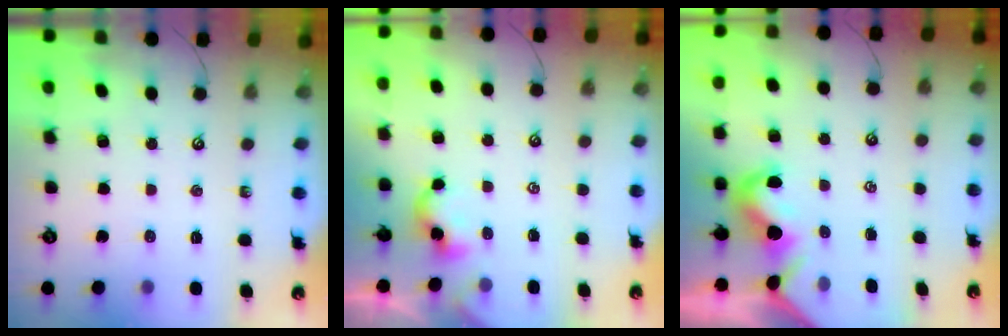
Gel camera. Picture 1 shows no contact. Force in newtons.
{"total": 1.9, "press": 1.9, "slide": 0.1}
{"total": 2.0, "press": 1.9, "slide": 0.5}